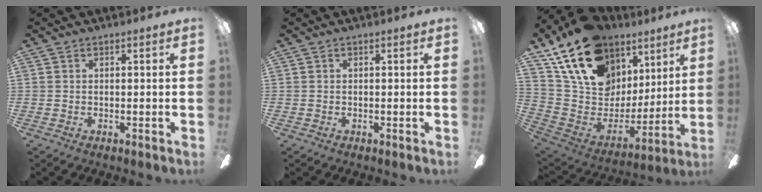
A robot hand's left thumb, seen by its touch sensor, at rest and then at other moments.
{"total": 0.0}
{"total": 21.1, "force": [13.4, 13.1, 9.6], "torque": [-0.184, -0.073, 0.256]}